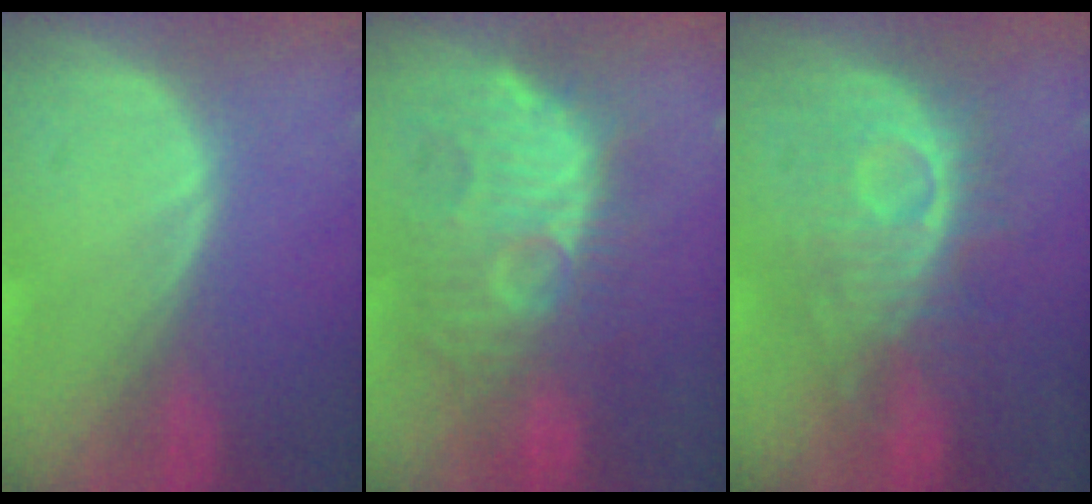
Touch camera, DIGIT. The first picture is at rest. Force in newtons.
{"total": 11.2, "press": 11.0, "slide": 2.0}
{"total": 8.9, "press": 8.9, "slide": 0.6}